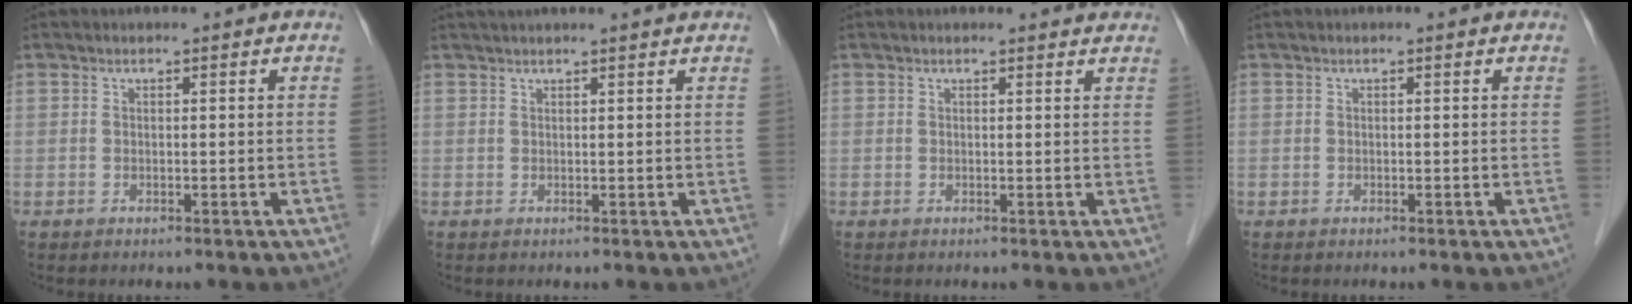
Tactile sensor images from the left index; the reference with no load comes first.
{"total": 7.9, "force": [7.2, -0.1, 3.2], "torque": [-0.044, 0.034, 0.086]}
{"total": 3.7, "force": [3.6, 0.6, 0.6], "torque": [-0.009, 0.009, 0.031]}
{"total": 0.6, "force": [0.5, 0.0, 0.1], "torque": [-0.001, 0.005, 0.007]}